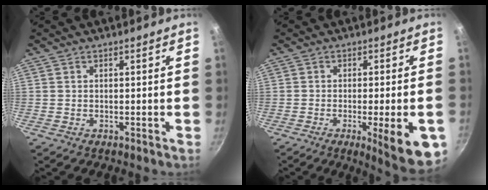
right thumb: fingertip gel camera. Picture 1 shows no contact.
{"total": 12.0, "force": [-4.0, 2.5, 11.1], "torque": [-0.129, 0.004, -0.049]}